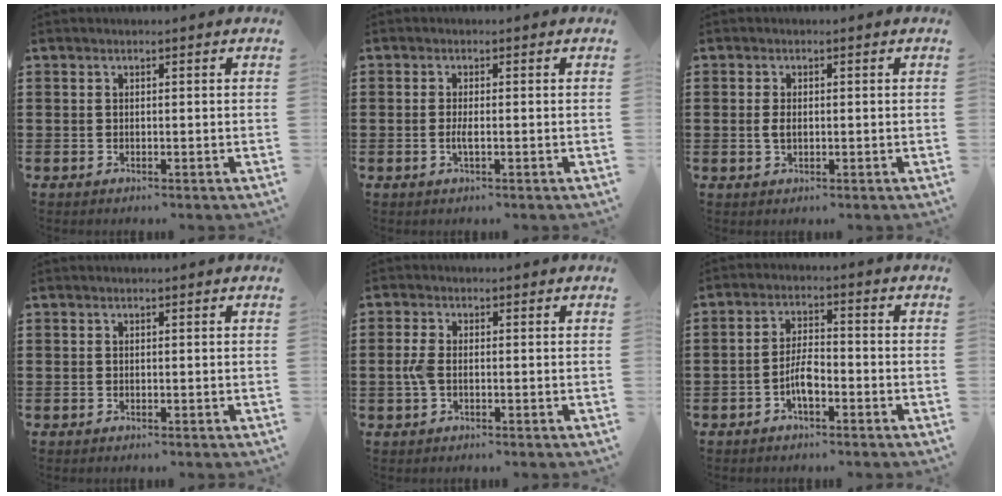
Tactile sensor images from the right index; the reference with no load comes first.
{"total": 1.7, "force": [-0.5, 0.3, 1.6], "torque": [-0.037, -0.003, -0.012]}
{"total": 2.0, "force": [-0.1, 1.0, 1.7], "torque": [-0.041, 0.001, -0.005]}
{"total": 0.0}
{"total": 2.8, "force": [-0.5, 1.4, 2.4], "torque": [-0.068, -0.005, -0.016]}
{"total": 4.5, "force": [-2.0, 1.7, 3.7], "torque": [-0.084, 0.003, -0.044]}